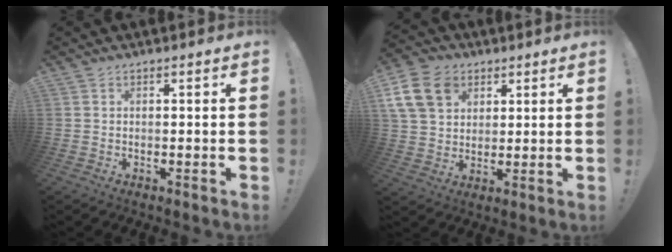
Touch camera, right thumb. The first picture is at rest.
{"total": 14.6, "force": [6.0, 11.2, 7.3], "torque": [-0.126, -0.025, 0.121]}